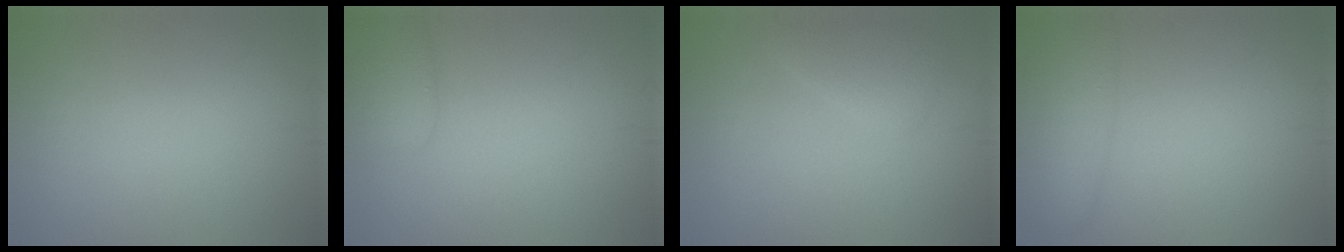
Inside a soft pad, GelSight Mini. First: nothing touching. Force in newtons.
{"total": 2.4, "press": 2.4, "slide": 0.1}
{"total": 2.0, "press": 2.0, "slide": 0.2}
{"total": 2.8, "press": 2.8, "slide": 0.1}